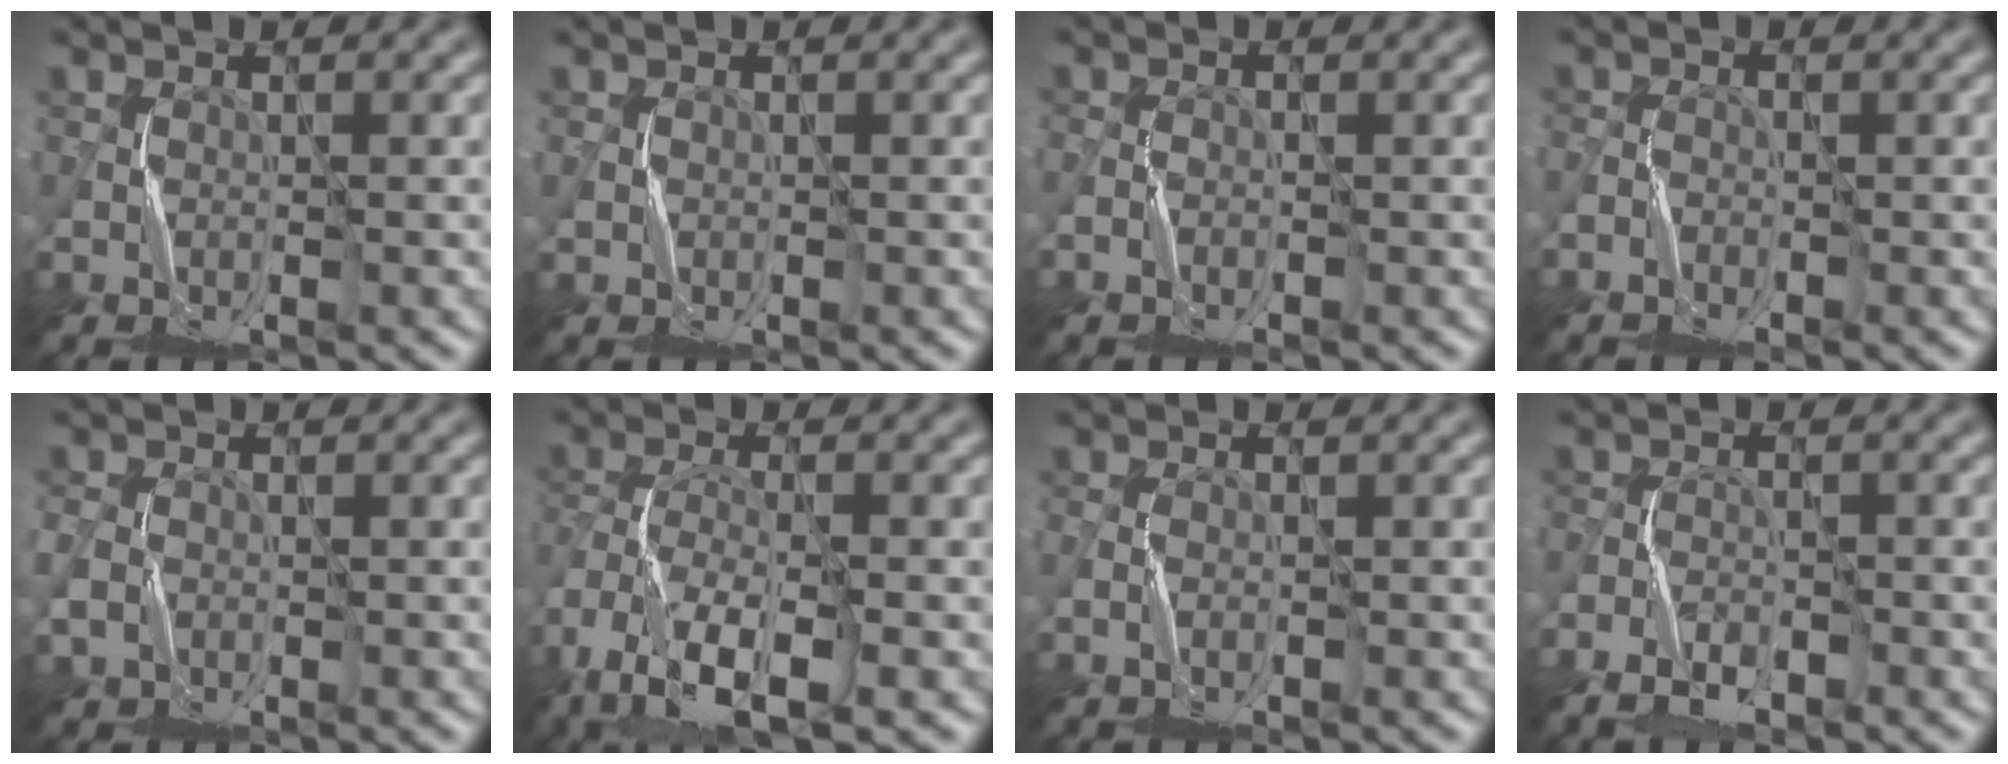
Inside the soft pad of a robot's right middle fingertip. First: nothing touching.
{"total": 0.5, "force": [-0.1, 0.5, 0.0], "torque": [0.002, -0.002, -0.003]}
{"total": 1.1, "force": [-0.7, 0.5, 0.8], "torque": [-0.018, 0.003, -0.016]}
{"total": 1.2, "force": [-0.9, 0.5, 0.7], "torque": [-0.015, 0.003, -0.020]}
{"total": 2.5, "force": [-0.7, 2.0, 1.3], "torque": [-0.033, -0.002, -0.018]}
{"total": 9.1, "force": [-4.8, 3.5, 6.8], "torque": [-0.149, -0.013, -0.097]}
{"total": 1.5, "force": [-0.6, 0.6, 1.3], "torque": [-0.031, 0.003, -0.015]}
{"total": 3.1, "force": [-2.2, 1.4, 1.7], "torque": [-0.034, -0.001, -0.048]}